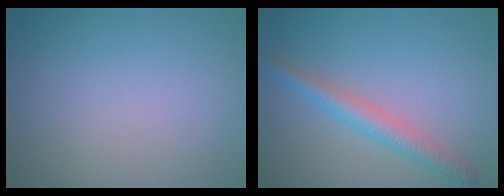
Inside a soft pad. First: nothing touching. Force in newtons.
{"total": 3.0, "press": 3.0, "slide": 0.0}